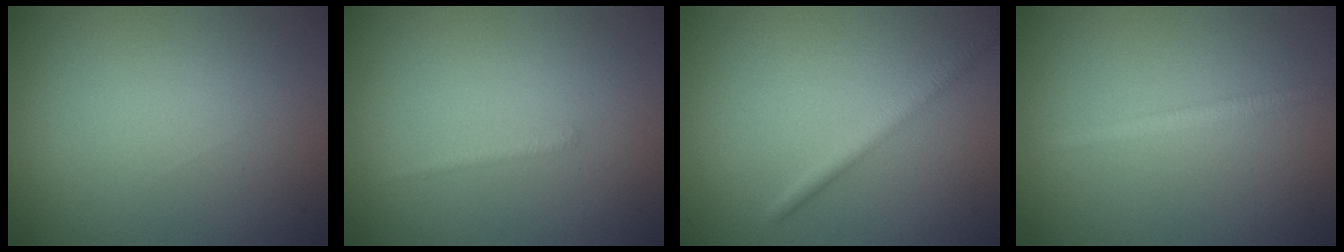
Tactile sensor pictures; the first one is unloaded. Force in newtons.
{"total": 0.7, "press": 0.7, "slide": 0.1}
{"total": 1.8, "press": 1.8, "slide": 0.1}
{"total": 1.6, "press": 1.6, "slide": 0.0}